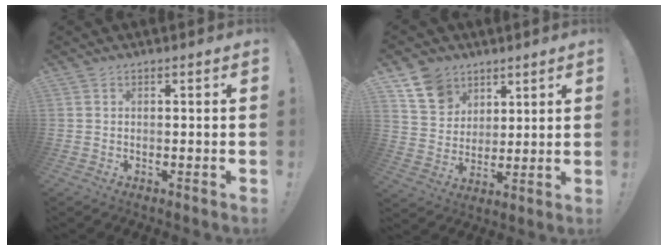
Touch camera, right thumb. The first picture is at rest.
{"total": 11.2, "force": [7.1, 8.2, 2.8], "torque": [-0.051, -0.043, 0.142]}